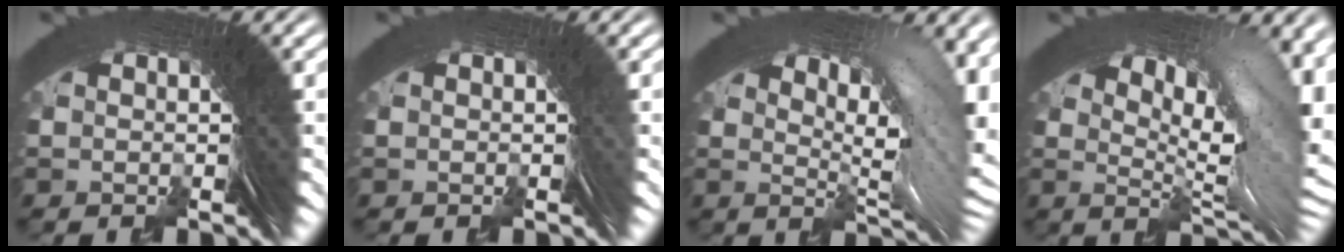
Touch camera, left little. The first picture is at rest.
{"total": 0.0}
{"total": 8.1, "force": [1.6, 2.5, 7.5], "torque": [-0.074, 0.005, 0.027]}
{"total": 9.2, "force": [2.1, 3.0, 8.4], "torque": [-0.090, 0.009, 0.035]}